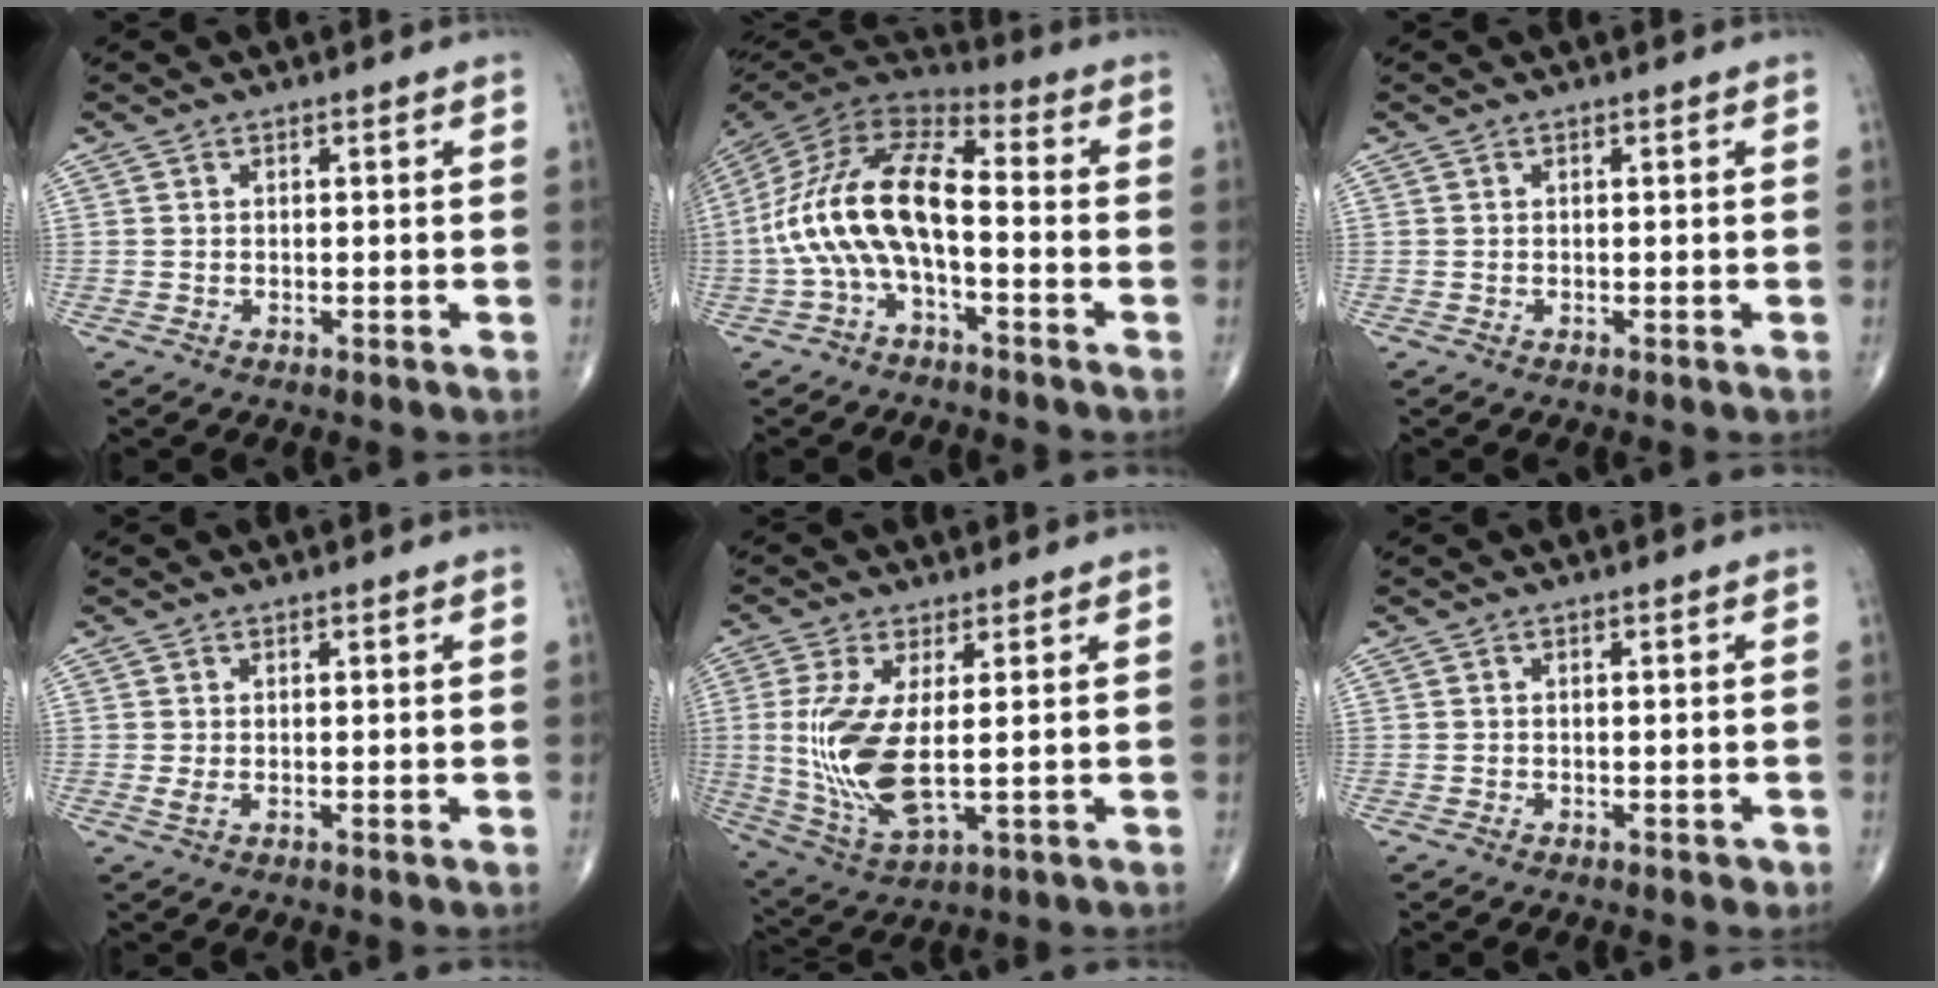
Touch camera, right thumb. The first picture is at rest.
{"total": 16.5, "force": [-2.9, 7.5, 14.4], "torque": [-0.282, 0.055, -0.064]}
{"total": 0.0}
{"total": 1.2, "force": [0.1, 0.4, 1.2], "torque": [-0.028, -0.004, 0.003]}
{"total": 13.0, "force": [0.3, 4.8, 12.1], "torque": [-0.275, -0.020, 0.020]}
{"total": 1.0, "force": [-0.5, 0.6, 0.6], "torque": [-0.004, 0.000, -0.007]}